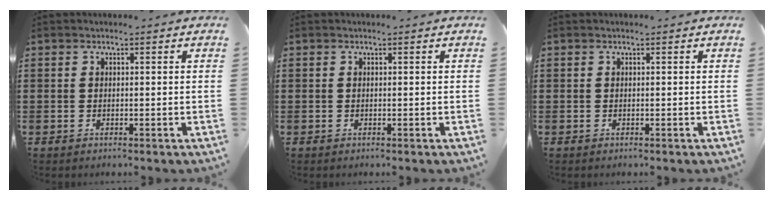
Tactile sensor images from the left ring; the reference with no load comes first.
{"total": 0.0}
{"total": 0.0}